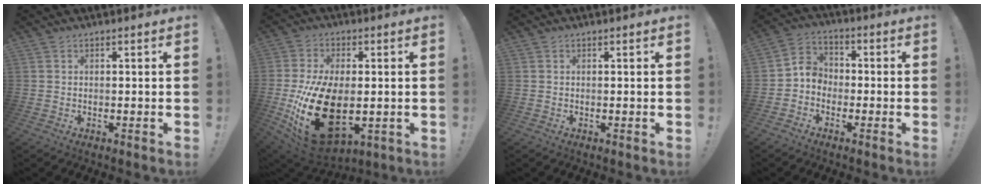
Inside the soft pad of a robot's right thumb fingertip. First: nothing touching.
{"total": 24.9, "force": [-3.2, 14.3, 20.1], "torque": [-0.380, 0.002, -0.033]}
{"total": 0.0}
{"total": 6.5, "force": [-3.0, 5.2, 2.3], "torque": [-0.047, 0.031, -0.051]}